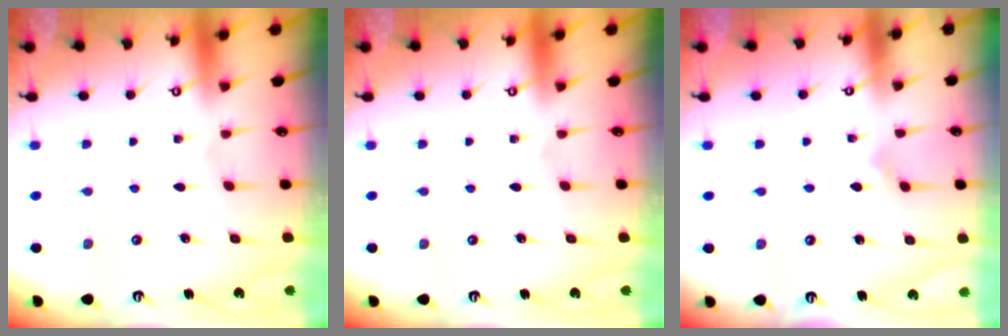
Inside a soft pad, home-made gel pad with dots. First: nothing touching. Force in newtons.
{"total": 0.0}
{"total": 1.9, "press": 1.9, "slide": 0.2}